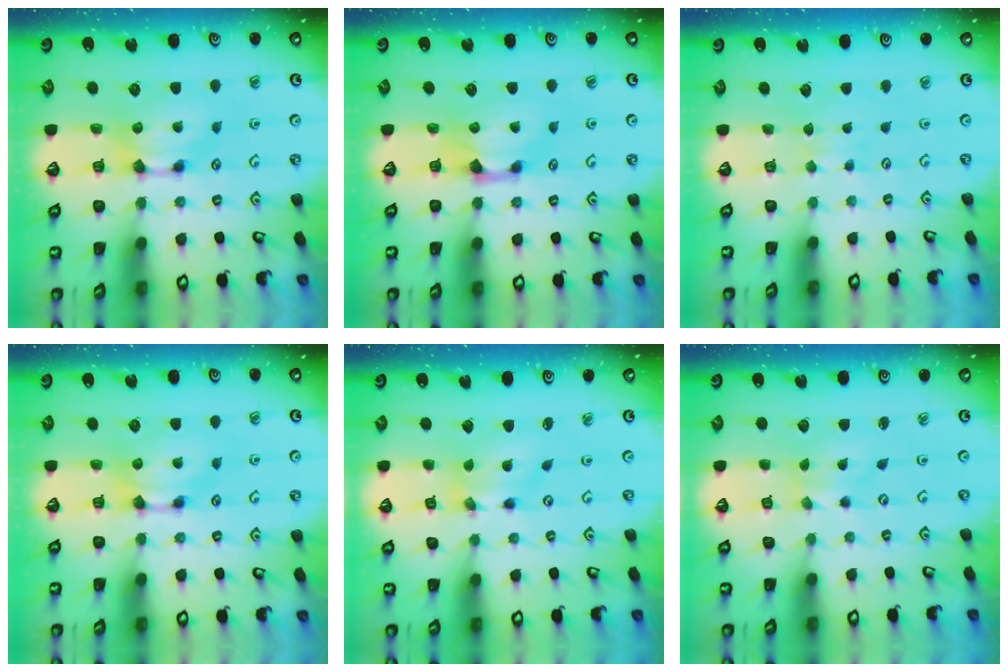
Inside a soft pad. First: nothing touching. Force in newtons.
{"total": 0.7, "press": 0.2, "slide": 0.7}
{"total": 3.1, "press": 3.1, "slide": 0.4}
{"total": 0.0}
{"total": 2.3, "press": 2.0, "slide": 1.2}
{"total": 3.4, "press": 3.3, "slide": 0.8}